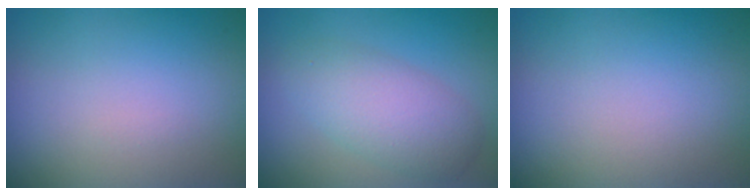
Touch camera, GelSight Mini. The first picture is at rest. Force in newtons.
{"total": 4.5, "press": 4.5, "slide": 0.1}
{"total": 0.0}